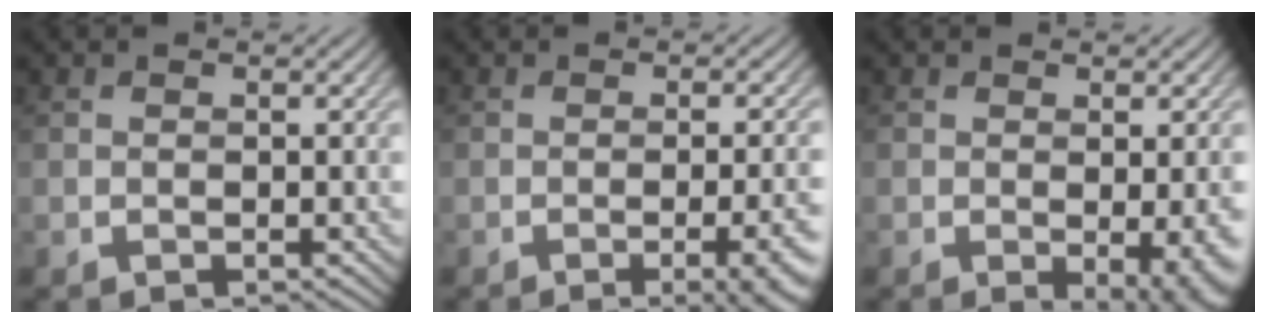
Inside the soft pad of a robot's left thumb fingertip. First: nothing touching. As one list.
[{"total": 8.2, "force": [-2.9, 2.5, 7.2], "torque": [-0.075, 0.003, -0.031]}, {"total": 6.0, "force": [-1.3, 1.8, 5.6], "torque": [-0.065, -0.014, -0.007]}]